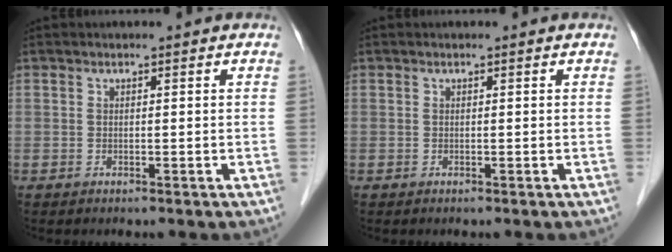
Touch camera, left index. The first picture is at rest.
{"total": 0.0}